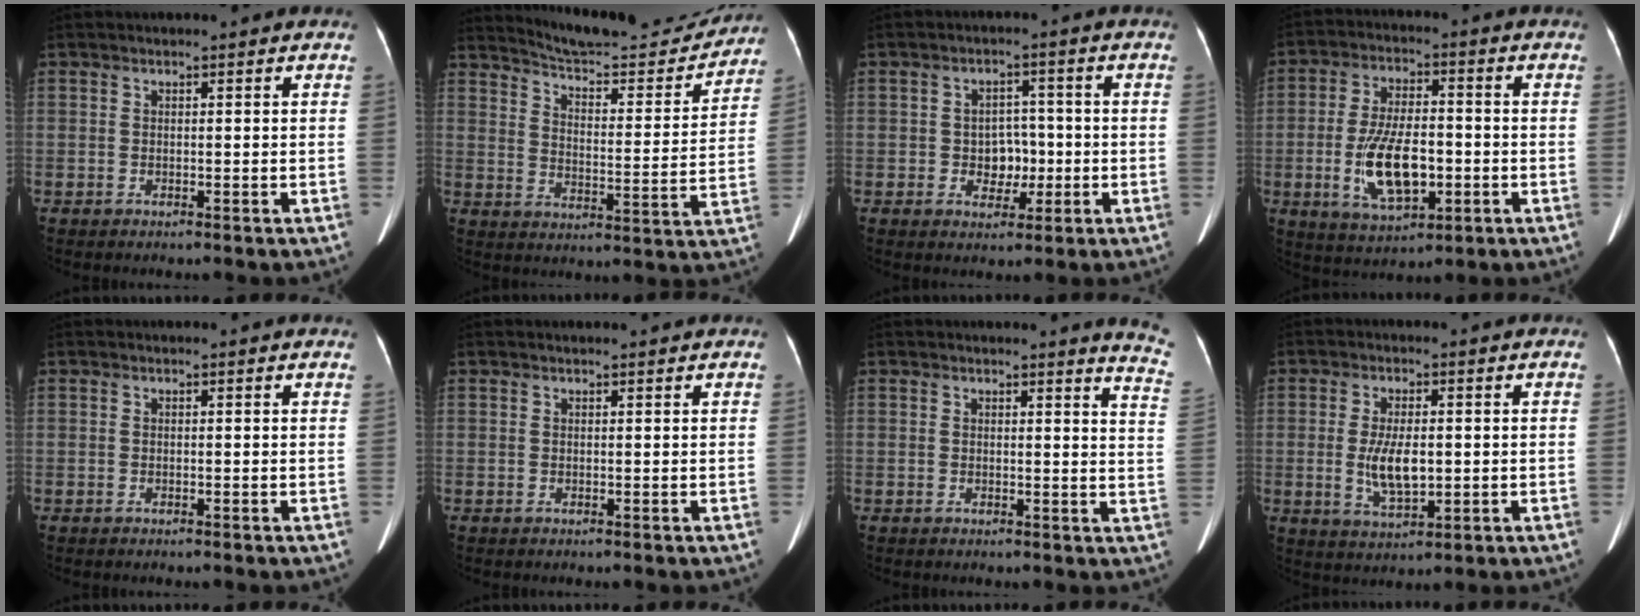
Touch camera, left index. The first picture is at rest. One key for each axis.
{"total": 17.9, "fx": 17.2, "fy": 1.9, "fz": 4.4, "tx": -0.065, "ty": -0.037, "tz": 0.234}
{"total": 4.6, "fx": -0.9, "fy": 3.4, "fz": 2.9, "tx": -0.044, "ty": 0.013, "tz": -0.009}
{"total": 11.2, "fx": -2.5, "fy": 4.8, "fz": 9.8, "tx": -0.197, "ty": 0.001, "tz": -0.038}
{"total": 0.0}
{"total": 1.9, "fx": 1.8, "fy": 0.2, "fz": 0.6, "tx": -0.008, "ty": 0.014, "tz": 0.024}
{"total": 7.0, "fx": 6.8, "fy": -0.3, "fz": 1.8, "tx": -0.008, "ty": -0.068, "tz": 0.039}
{"total": 6.3, "fx": -0.2, "fy": 2.4, "fz": 5.8, "tx": -0.117, "ty": -0.006, "tz": 0.001}